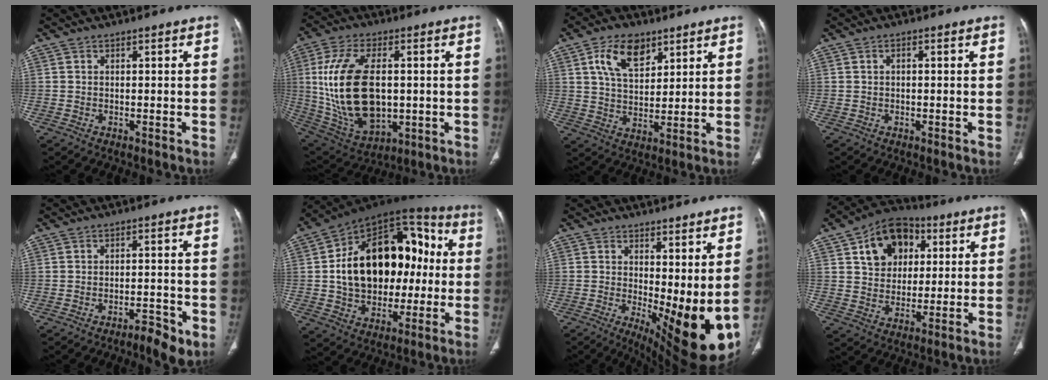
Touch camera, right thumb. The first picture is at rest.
{"total": 21.2, "force": [1.1, 12.0, 17.5], "torque": [-0.339, -0.010, 0.039]}
{"total": 10.1, "force": [5.1, 5.8, 6.4], "torque": [-0.096, -0.021, 0.096]}
{"total": 1.0, "force": [0.2, 0.6, 0.8], "torque": [-0.015, 0.004, 0.002]}
{"total": 5.0, "force": [-2.8, 1.4, 3.9], "torque": [-0.060, 0.016, -0.039]}
{"total": 26.1, "force": [1.0, 17.4, 19.4], "torque": [-0.285, 0.039, 0.025]}
{"total": 15.5, "force": [1.0, 5.8, 14.3], "torque": [-0.201, -0.037, 0.033]}
{"total": 13.5, "force": [4.9, 10.0, 7.7], "torque": [-0.091, -0.002, 0.076]}